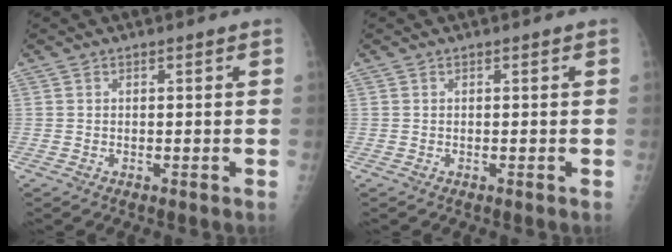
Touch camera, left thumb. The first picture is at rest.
{"total": 0.0}